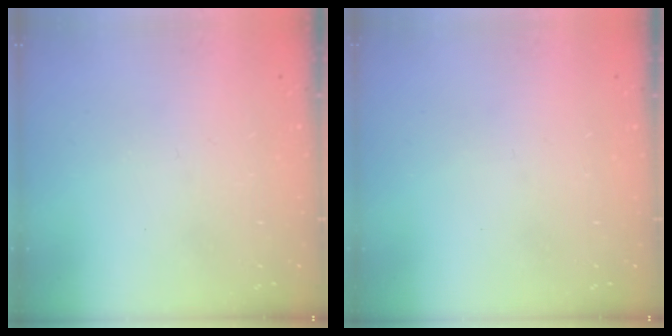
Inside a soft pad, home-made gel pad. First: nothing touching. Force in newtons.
{"total": 0.0}